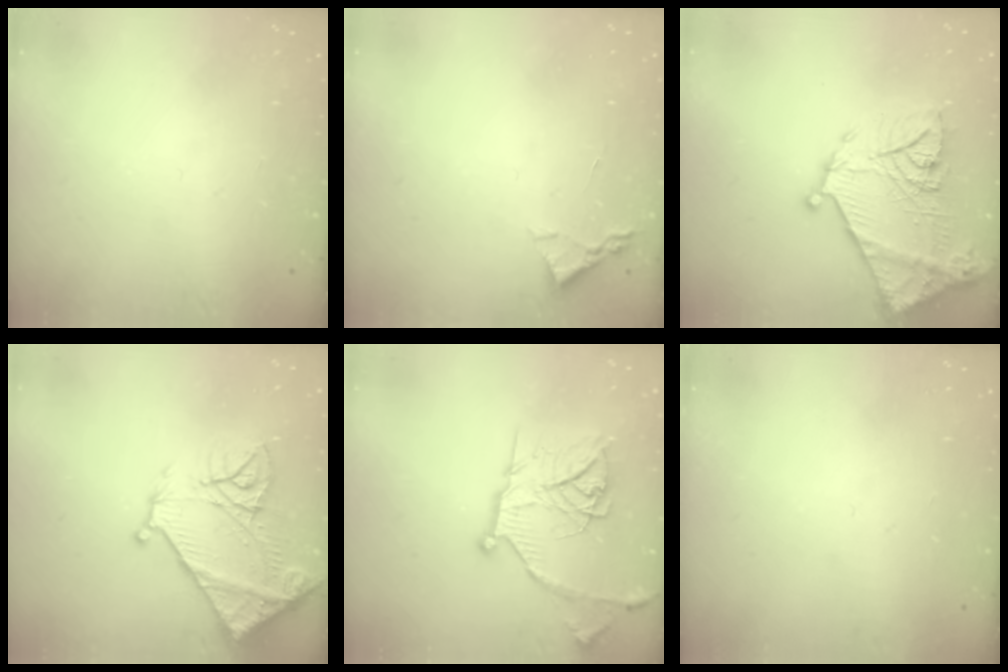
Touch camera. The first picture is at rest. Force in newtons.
{"total": 2.2, "press": 2.2, "slide": 0.3}
{"total": 20.6, "press": 20.5, "slide": 1.8}
{"total": 17.7, "press": 17.6, "slide": 1.9}
{"total": 19.1, "press": 19.0, "slide": 1.7}
{"total": 0.0}